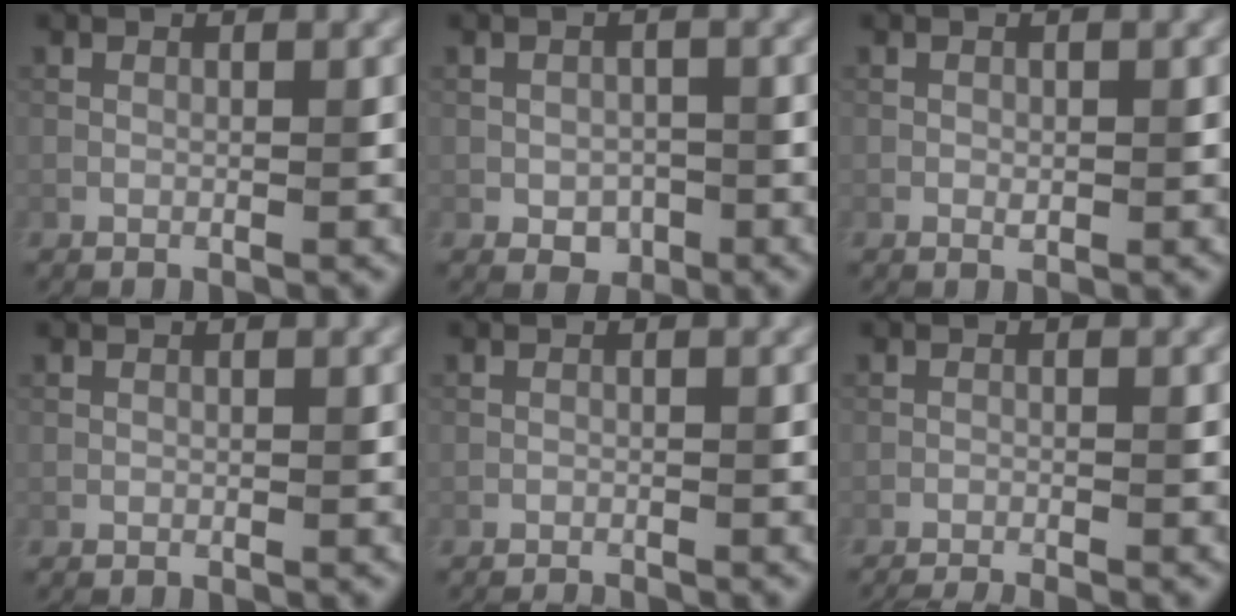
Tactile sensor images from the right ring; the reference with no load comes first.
{"total": 1.7, "force": [-0.9, 1.4, 0.5], "torque": [-0.008, -0.004, -0.010]}
{"total": 0.5, "force": [-0.3, 0.4, 0.2], "torque": [-0.002, -0.003, -0.002]}
{"total": 0.0}
{"total": 0.9, "force": [-0.8, 0.0, 0.2], "torque": [-0.004, 0.004, -0.014]}
{"total": 2.1, "force": [-1.7, 0.3, 1.2], "torque": [-0.013, 0.007, -0.032]}